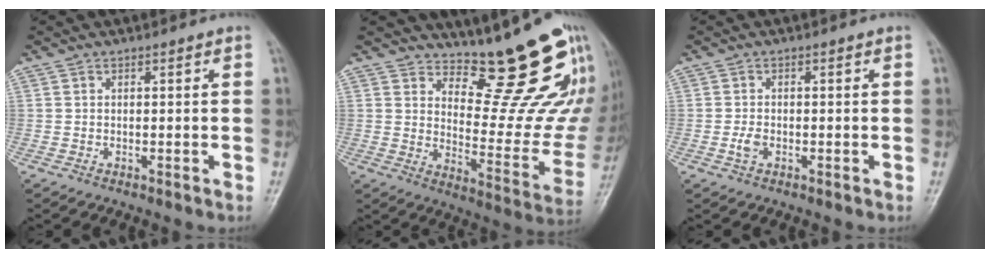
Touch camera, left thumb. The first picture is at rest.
{"total": 19.8, "force": [17.7, 4.4, 7.7], "torque": [-0.055, -0.177, 0.229]}
{"total": 2.0, "force": [-0.6, 1.3, 1.5], "torque": [-0.027, 0.001, -0.014]}